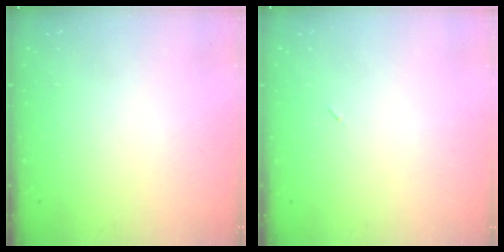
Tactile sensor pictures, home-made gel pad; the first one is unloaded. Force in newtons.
{"total": 2.2, "press": 2.1, "slide": 0.9}